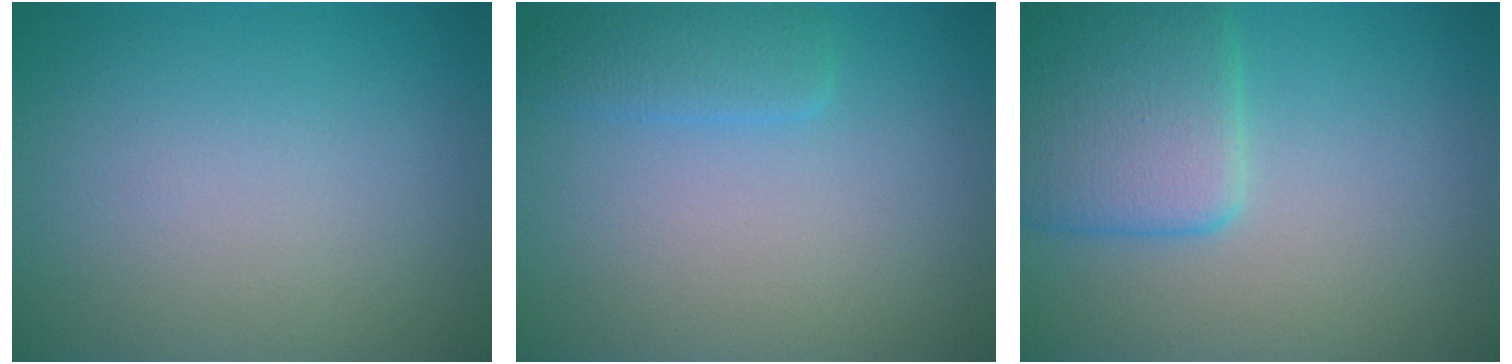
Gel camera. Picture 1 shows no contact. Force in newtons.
{"total": 1.8, "press": 1.8, "slide": 0.0}
{"total": 4.9, "press": 4.9, "slide": 0.2}